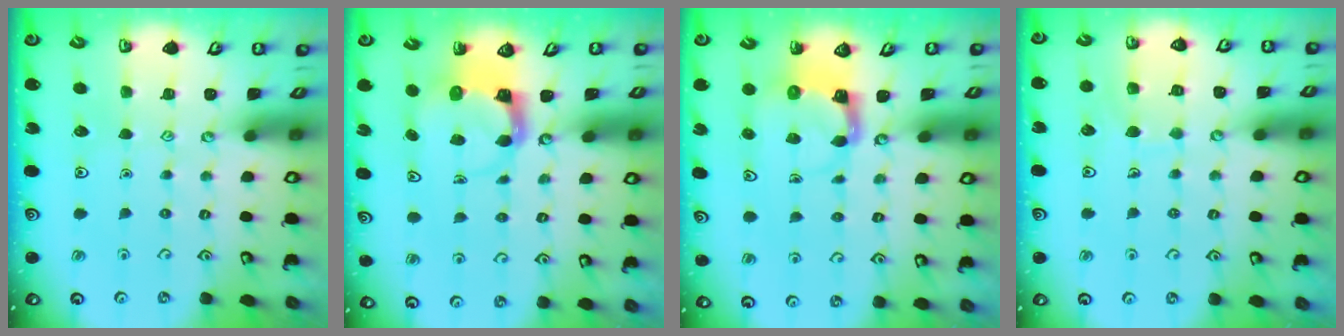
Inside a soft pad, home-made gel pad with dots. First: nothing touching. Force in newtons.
{"total": 3.7, "press": 3.7, "slide": 0.5}
{"total": 4.0, "press": 3.9, "slide": 0.7}
{"total": 6.7, "press": 6.7, "slide": 0.4}